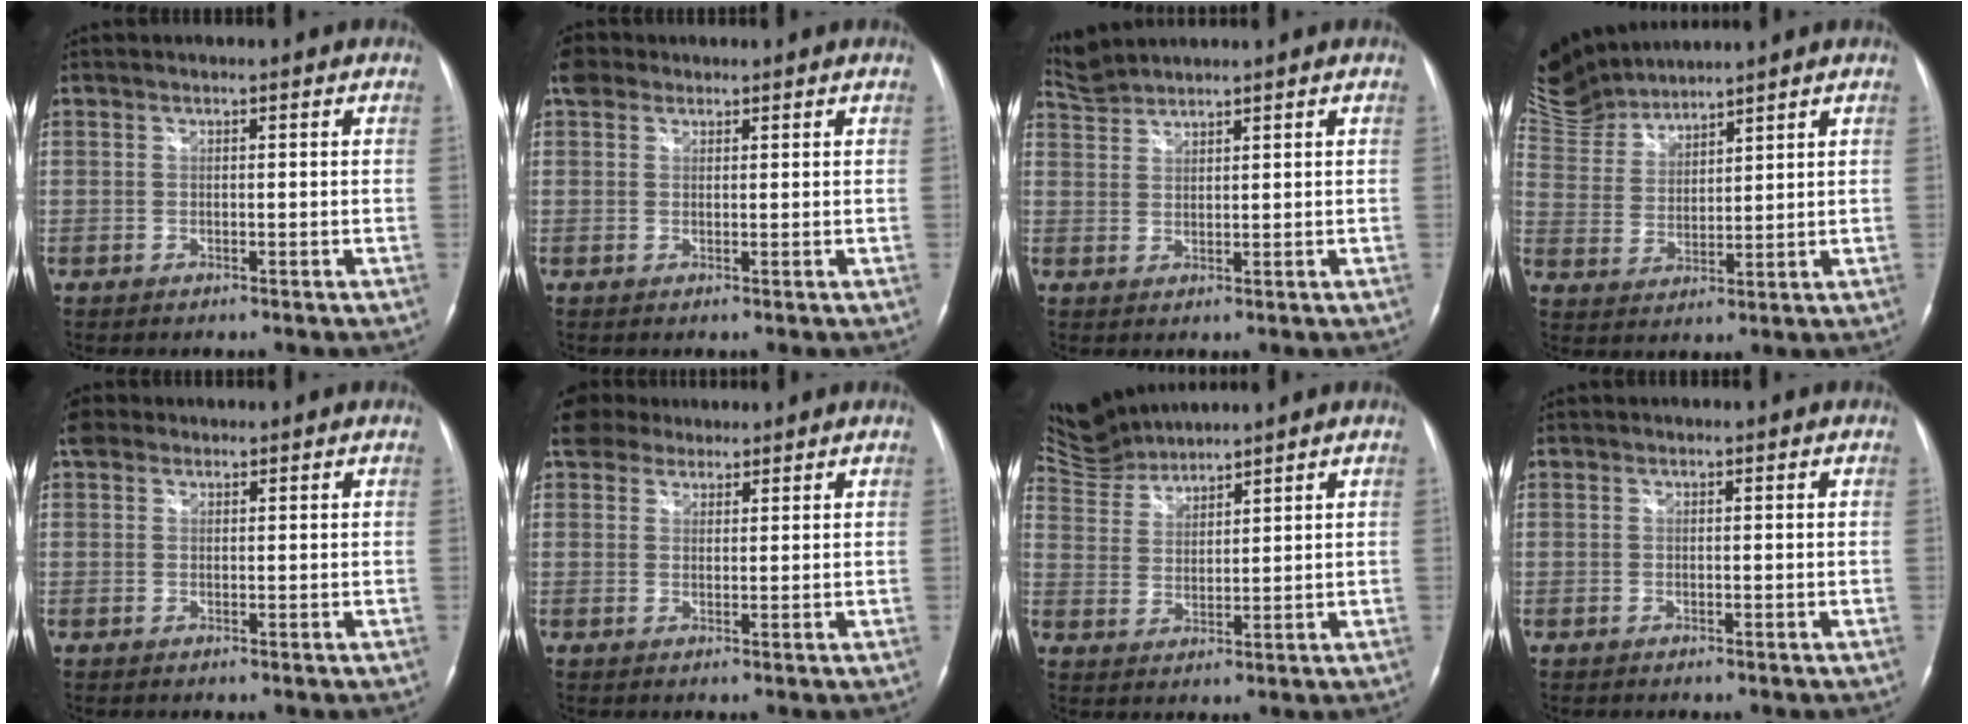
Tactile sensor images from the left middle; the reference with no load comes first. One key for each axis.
{"total": 3.1, "fx": 2.0, "fy": 2.2, "fz": 0.9, "tx": -0.024, "ty": 0.025, "tz": 0.037}
{"total": 3.6, "fx": 3.6, "fy": -0.4, "fz": -0.5, "tx": -0.009, "ty": 0.016, "tz": 0.080}
{"total": 9.0, "fx": 8.9, "fy": 0.7, "fz": 0.7, "tx": -0.036, "ty": 0.011, "tz": 0.195}
{"total": 2.8, "fx": 1.8, "fy": 2.0, "fz": 0.8, "tx": -0.021, "ty": 0.025, "tz": 0.032}
{"total": 4.6, "fx": 3.8, "fy": 2.5, "fz": 0.8, "tx": -0.022, "ty": 0.027, "tz": 0.069}
{"total": 6.8, "fx": 6.7, "fy": 0.2, "fz": -0.3, "tx": -0.007, "ty": 0.008, "tz": 0.147}
{"total": 0.0}